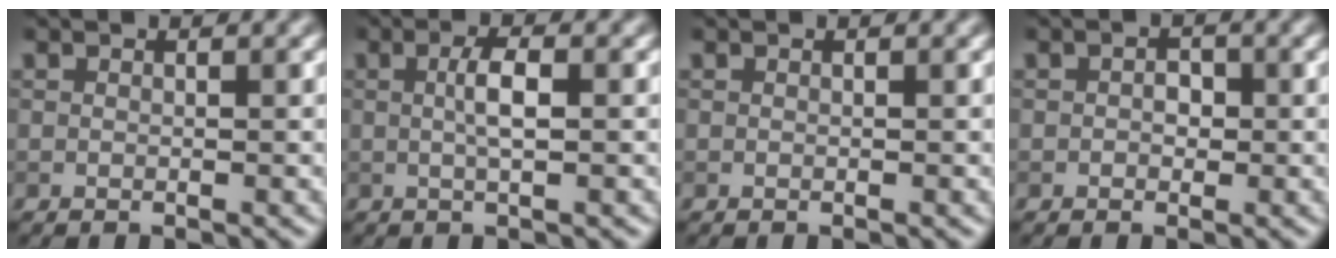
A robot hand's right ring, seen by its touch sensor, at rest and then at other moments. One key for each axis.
{"total": 2.4, "fx": 0.1, "fy": 0.5, "fz": 2.4, "tx": -0.046, "ty": 0.006, "tz": -0.002}
{"total": 0.0}
{"total": 1.4, "fx": 0.0, "fy": 1.1, "fz": 0.9, "tx": -0.017, "ty": 0.000, "tz": -0.006}